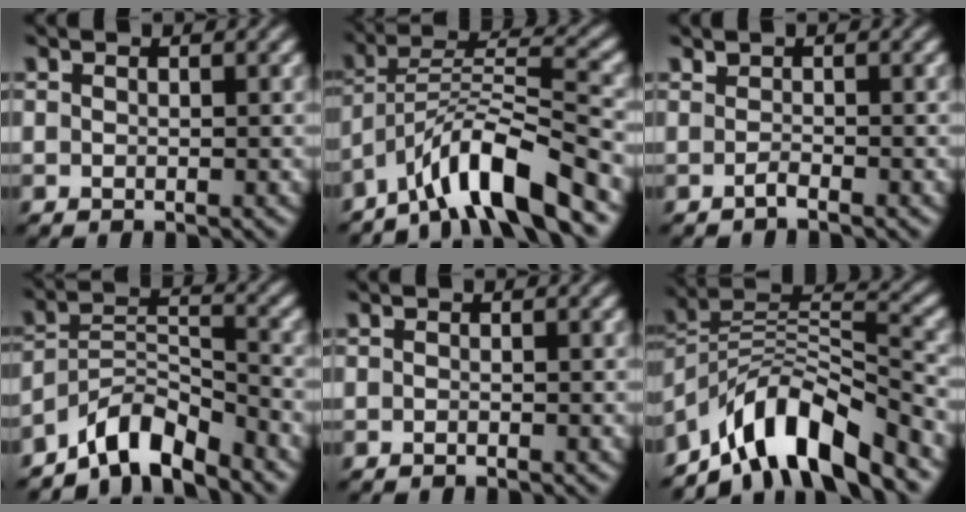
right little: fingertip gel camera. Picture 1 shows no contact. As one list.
[{"total": 7.2, "force": [-2.8, 3.4, 5.8], "torque": [-0.094, -0.018, -0.038]}, {"total": 1.1, "force": [-0.6, -0.9, -0.2], "torque": [0.012, -0.005, -0.007]}, {"total": 7.8, "force": [-5.2, 4.0, 4.1], "torque": [-0.058, -0.028, -0.080]}, {"total": 0.7, "force": [-0.5, -0.4, -0.1], "torque": [0.004, -0.004, -0.007]}, {"total": 11.4, "force": [-4.5, 7.0, 7.7], "torque": [-0.118, -0.028, -0.065]}]